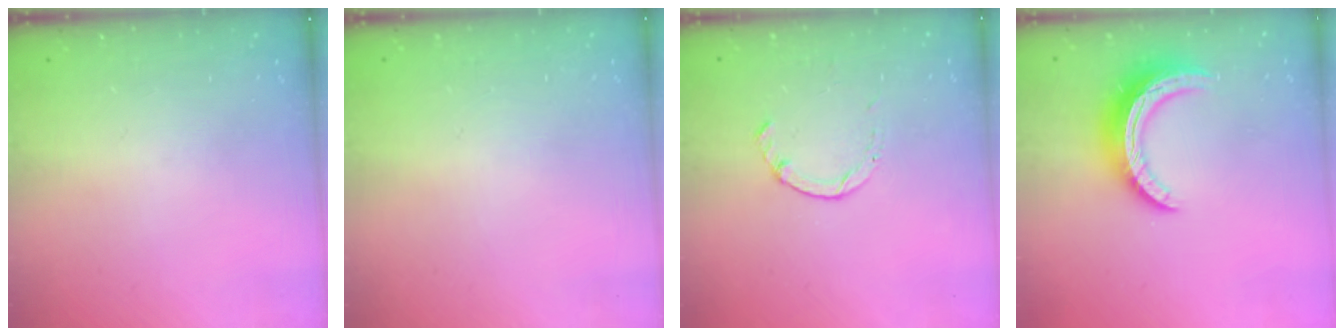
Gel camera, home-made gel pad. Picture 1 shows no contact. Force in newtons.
{"total": 2.6, "press": 2.6, "slide": 0.2}
{"total": 1.0, "press": 1.0, "slide": 0.3}
{"total": 13.2, "press": 13.2, "slide": 0.3}